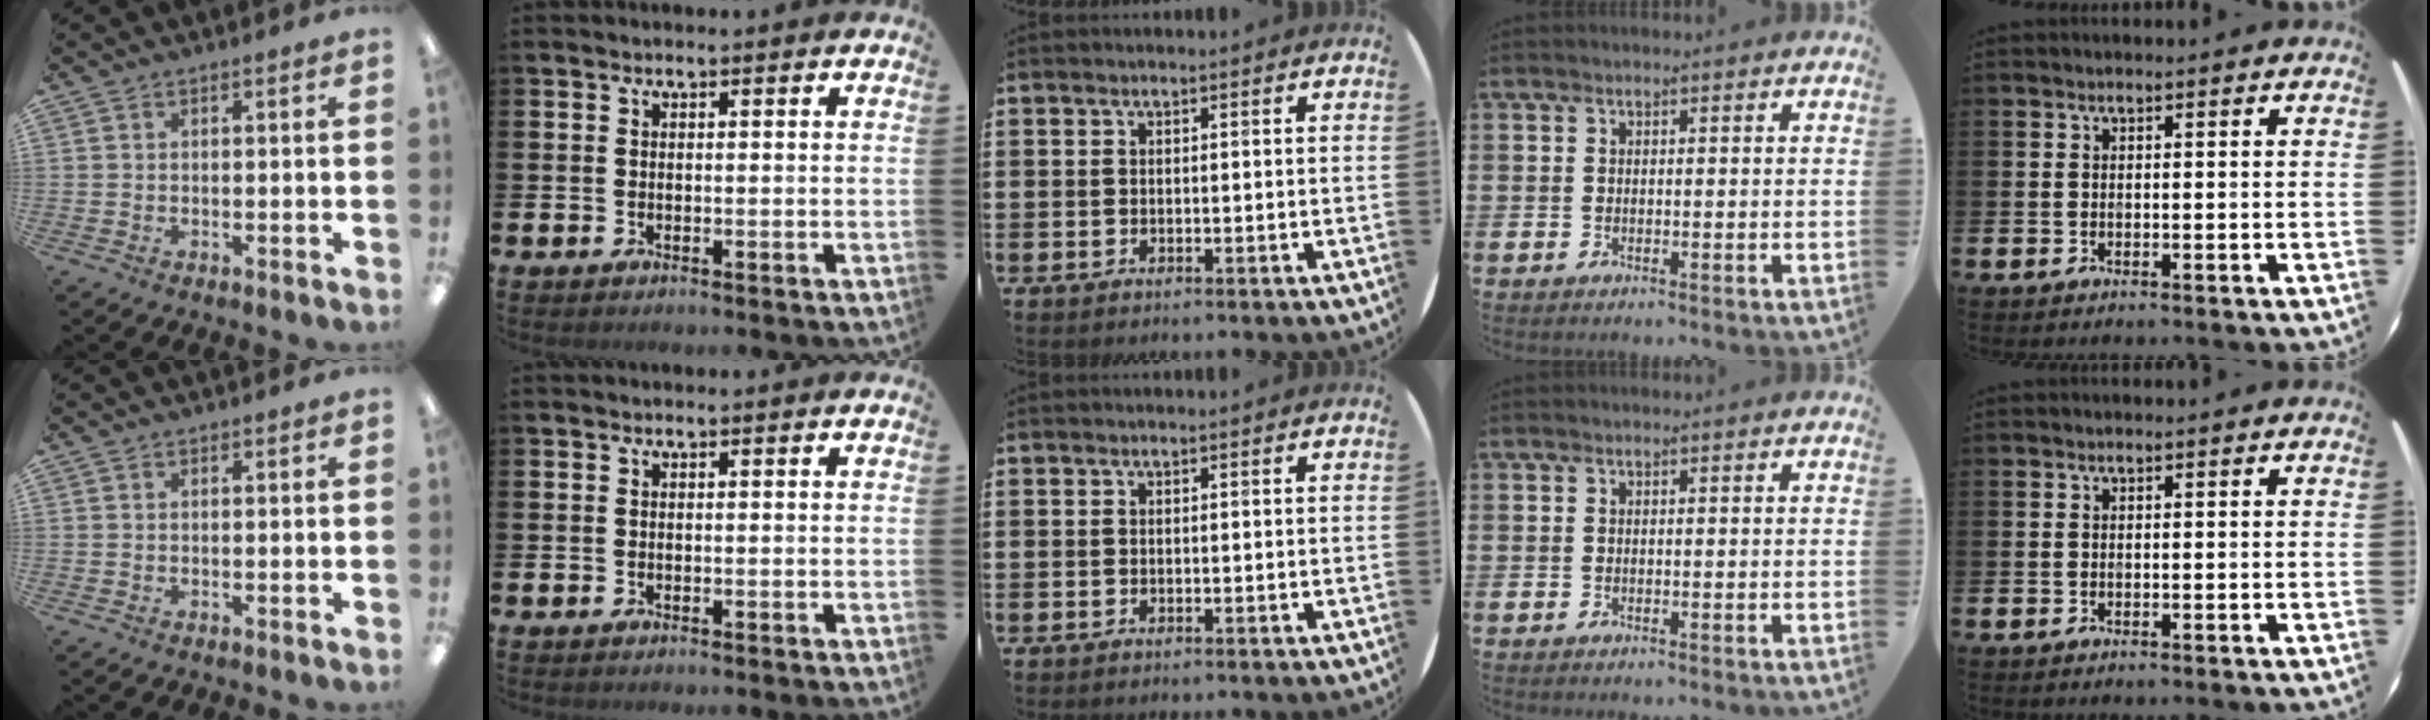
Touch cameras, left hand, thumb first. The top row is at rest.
{}